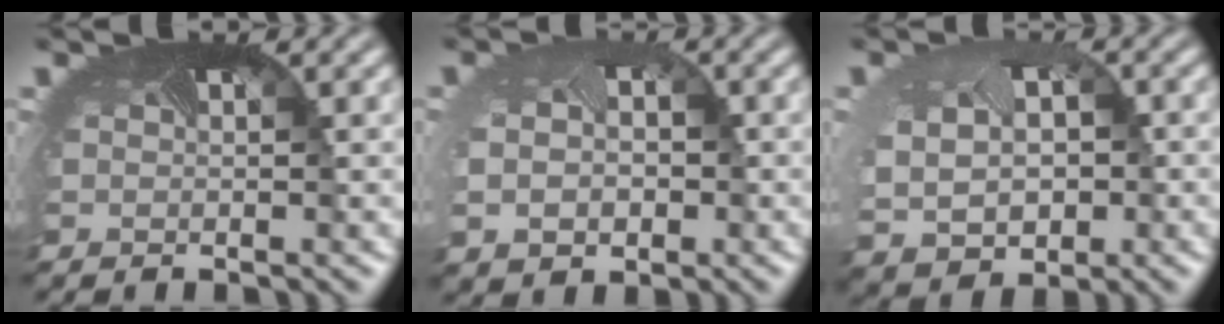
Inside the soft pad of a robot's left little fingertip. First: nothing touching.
{"total": 4.2, "force": [-0.4, 3.3, 2.6], "torque": [-0.057, -0.015, 0.008]}
{"total": 6.3, "force": [-0.5, 5.1, 3.5], "torque": [-0.082, -0.031, 0.009]}